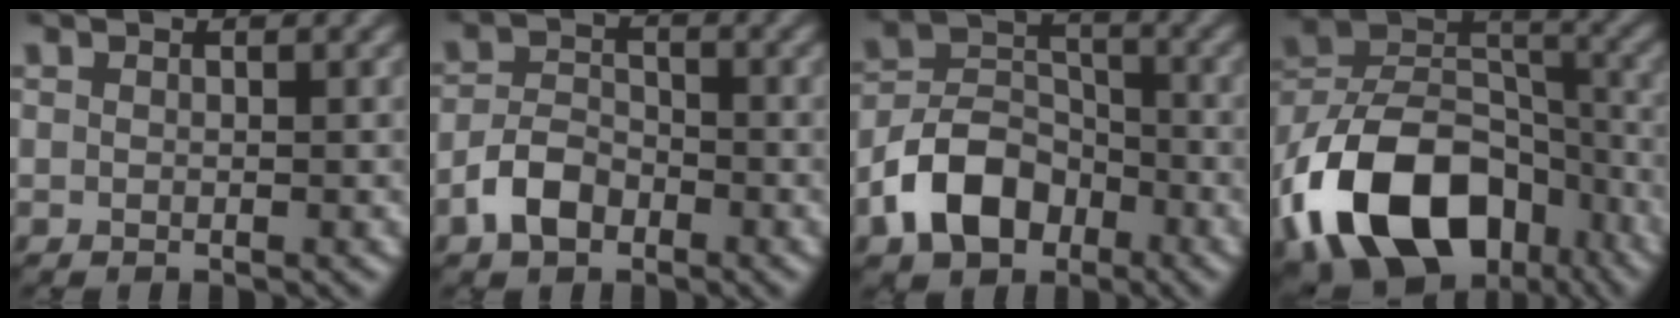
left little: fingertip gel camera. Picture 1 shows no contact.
{"total": 3.3, "force": [-2.1, 1.9, 1.7], "torque": [-0.035, 0.008, -0.045]}
{"total": 6.6, "force": [-3.6, 4.4, 3.4], "torque": [-0.061, 0.003, -0.076]}
{"total": 14.6, "force": [-7.6, 9.2, 8.4], "torque": [-0.179, 0.001, -0.138]}